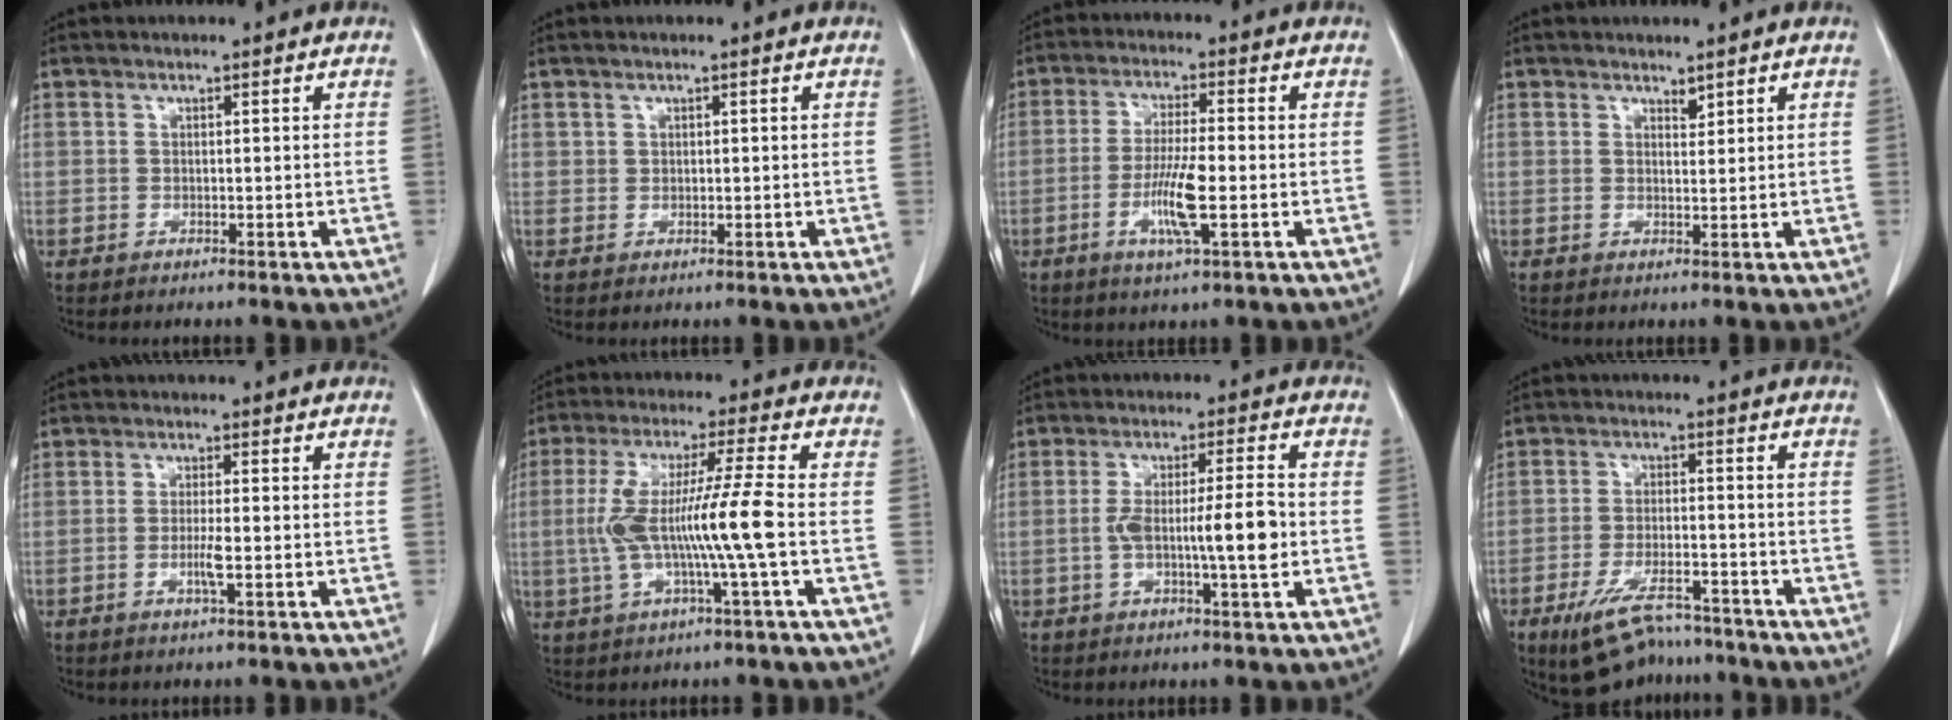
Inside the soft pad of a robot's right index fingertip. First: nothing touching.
{"total": 0.7, "force": [0.4, 0.6, 0.0], "torque": [0.010, 0.002, 0.006]}
{"total": 7.4, "force": [-2.1, 0.5, 7.1], "torque": [-0.139, -0.008, -0.039]}
{"total": 1.2, "force": [1.0, 0.3, 0.4], "torque": [-0.009, -0.006, 0.019]}
{"total": 2.7, "force": [-0.8, 0.0, 2.6], "torque": [-0.053, -0.003, -0.014]}
{"total": 11.2, "force": [-1.4, -0.8, 11.1], "torque": [-0.226, 0.008, -0.025]}
{"total": 8.3, "force": [-1.3, 0.5, 8.2], "torque": [-0.146, 0.008, -0.020]}
{"total": 10.7, "force": [-8.3, 3.6, 5.8], "torque": [-0.109, -0.011, -0.135]}